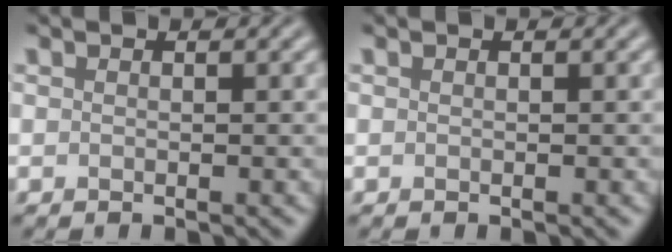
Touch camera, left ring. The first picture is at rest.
{"total": 0.0}